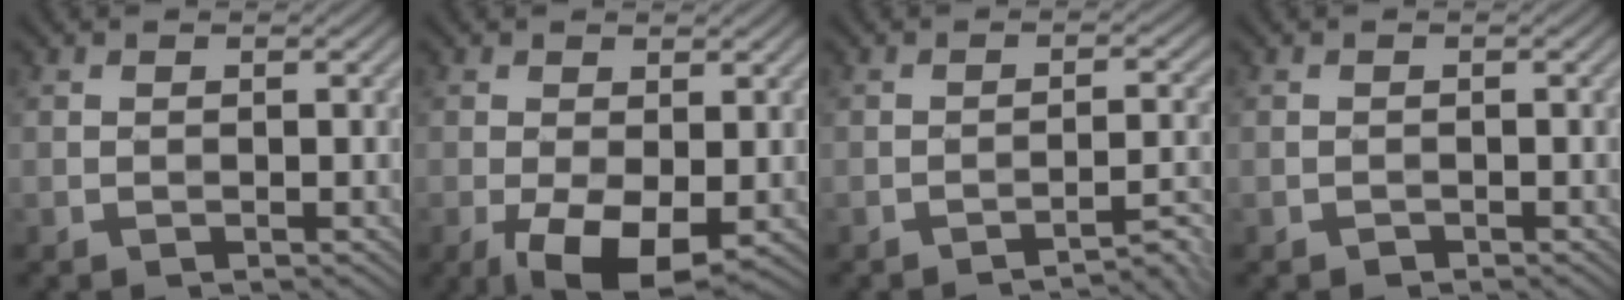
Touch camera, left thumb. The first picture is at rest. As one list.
[{"total": 7.3, "force": [-2.3, 3.7, 5.8], "torque": [-0.121, -0.015, -0.039]}, {"total": 3.6, "force": [-2.9, 0.3, 2.1], "torque": [-0.030, 0.017, -0.048]}, {"total": 0.6, "force": [-0.4, 0.4, 0.1], "torque": [0.002, -0.004, -0.007]}]